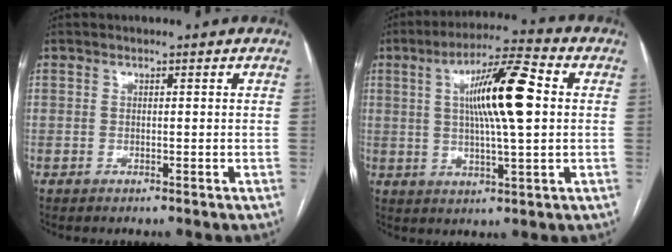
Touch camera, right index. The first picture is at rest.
{"total": 12.9, "force": [2.1, 1.3, 12.7], "torque": [-0.216, 0.016, 0.033]}